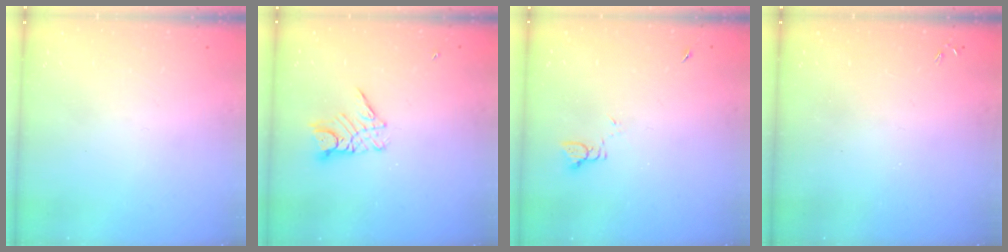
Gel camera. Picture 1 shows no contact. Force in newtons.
{"total": 9.3, "press": 9.3, "slide": 0.8}
{"total": 1.7, "press": 1.7, "slide": 0.2}
{"total": 0.0}